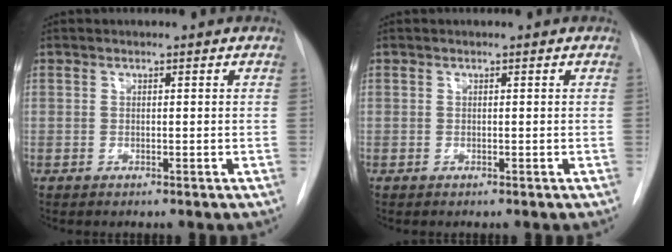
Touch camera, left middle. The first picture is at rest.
{"total": 0.0}